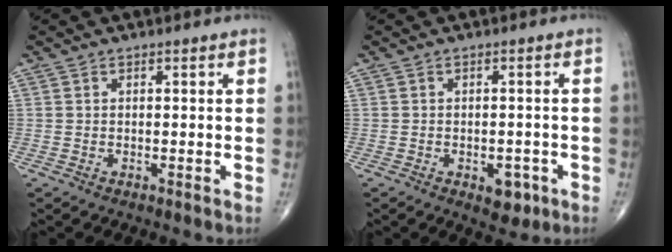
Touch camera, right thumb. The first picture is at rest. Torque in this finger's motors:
{"motor_torque": [2.42, 2.22, 0.03, -0.49, 0.03]}